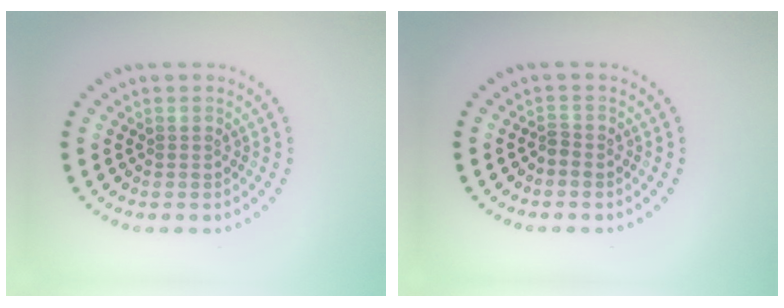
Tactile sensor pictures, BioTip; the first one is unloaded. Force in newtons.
{"total": 0.6, "press": 0.3, "slide": 0.5}